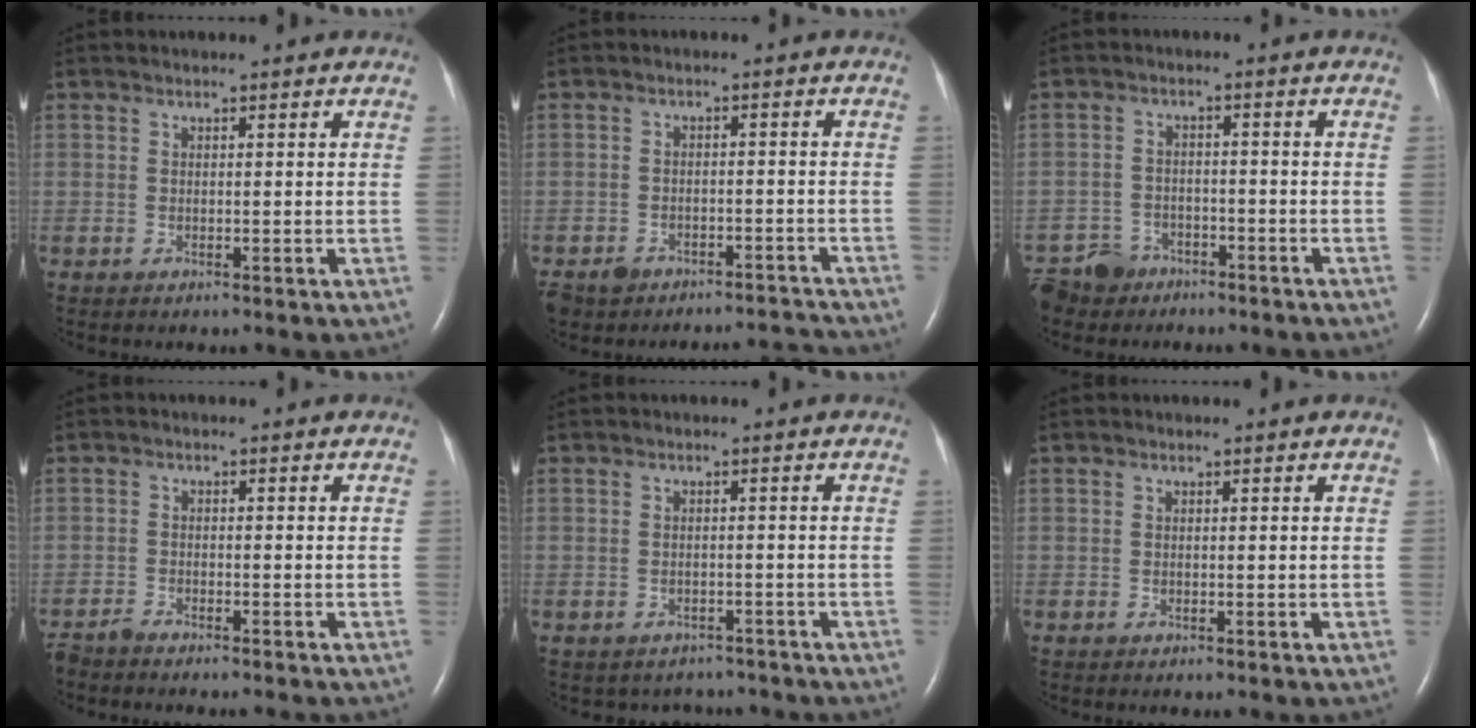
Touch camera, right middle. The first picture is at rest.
{"total": 6.6, "force": [-6.1, 2.5, 0.1], "torque": [0.003, 0.017, -0.088]}
{"total": 5.4, "force": [-4.1, 3.6, 0.0], "torque": [-0.002, 0.003, -0.071]}
{"total": 3.2, "force": [-3.1, -0.2, 0.7], "torque": [-0.011, -0.009, -0.051]}
{"total": 4.7, "force": [-4.1, 2.3, -0.2], "torque": [0.004, 0.013, -0.048]}
{"total": 0.0}